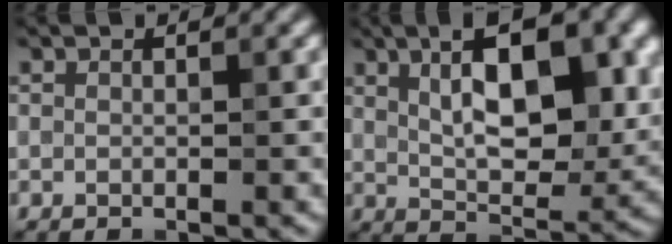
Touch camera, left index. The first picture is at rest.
{"total": 9.6, "force": [2.9, 4.0, 8.2], "torque": [-0.116, 0.001, 0.045]}